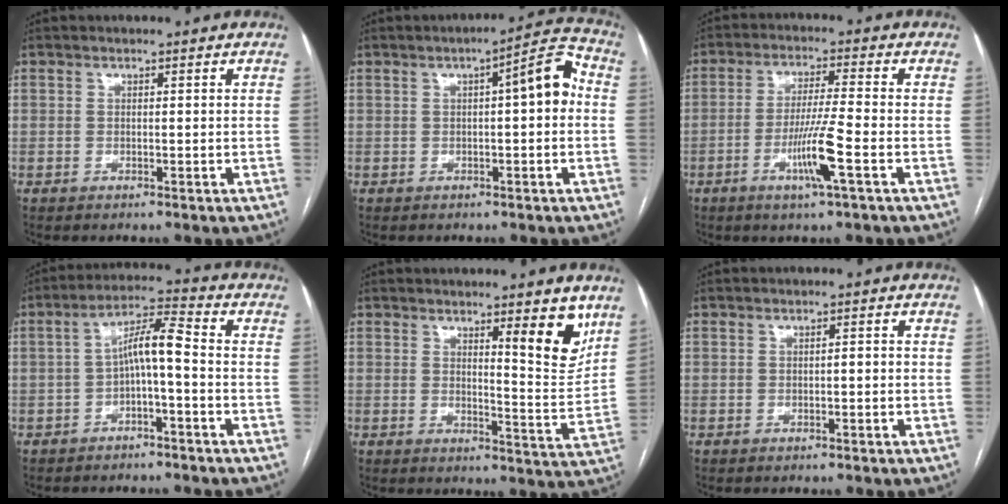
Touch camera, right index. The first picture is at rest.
{"total": 6.9, "force": [0.6, 1.2, 6.8], "torque": [-0.090, 0.026, 0.002]}
{"total": 7.7, "force": [-2.9, -0.7, 7.1], "torque": [-0.135, -0.011, -0.056]}
{"total": 6.6, "force": [-1.2, 0.9, 6.4], "torque": [-0.113, 0.030, -0.023]}
{"total": 7.4, "force": [4.6, 0.8, 5.8], "torque": [-0.070, -0.023, 0.062]}
{"total": 0.9, "force": [-0.3, 0.2, 0.8], "torque": [-0.012, 0.003, -0.004]}